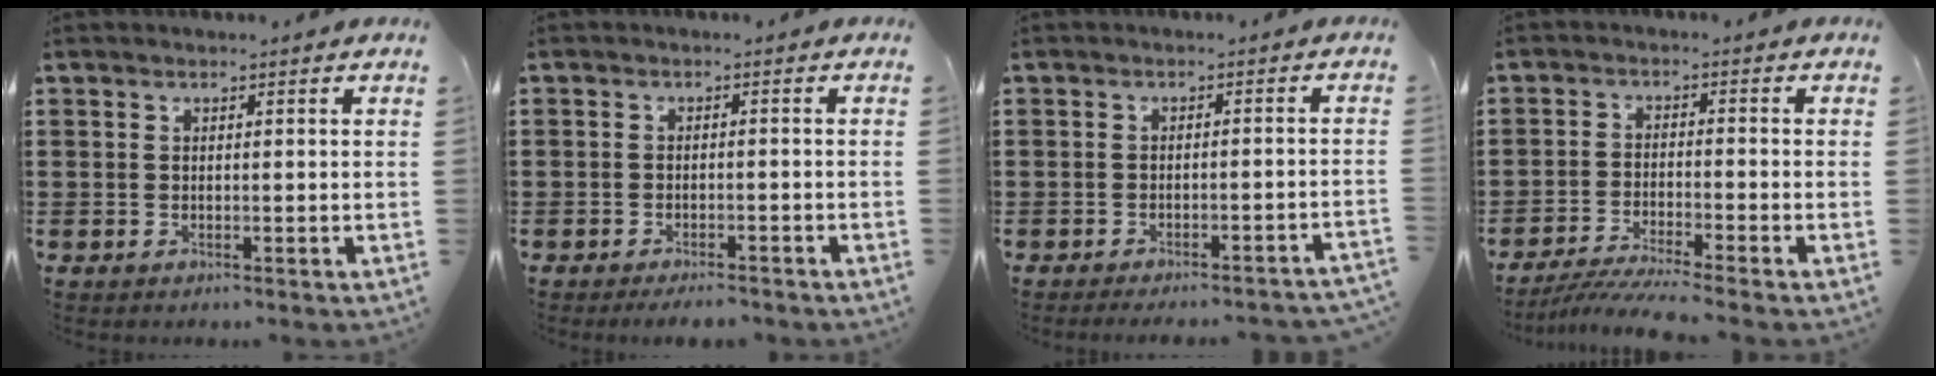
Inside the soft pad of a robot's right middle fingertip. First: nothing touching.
{"total": 2.0, "force": [-2.0, 0.2, 0.2], "torque": [-0.009, -0.001, -0.041]}
{"total": 2.1, "force": [-2.0, -0.3, 0.6], "torque": [-0.012, -0.002, -0.040]}
{"total": 4.0, "force": [-3.7, -0.5, 1.5], "torque": [-0.042, -0.017, -0.077]}